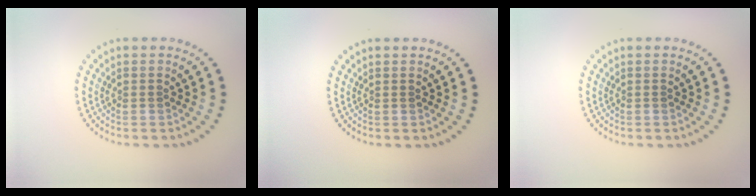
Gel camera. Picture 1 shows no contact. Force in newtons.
{"total": 0.0}
{"total": 0.0}